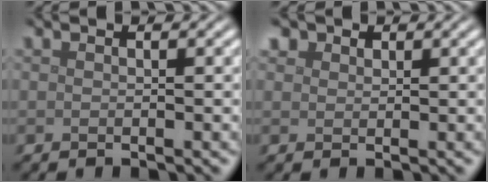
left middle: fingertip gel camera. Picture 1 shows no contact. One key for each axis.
{"total": 1.8, "fx": 1.2, "fy": 1.2, "fz": 0.4, "tx": -0.010, "ty": -0.002, "tz": 0.019}